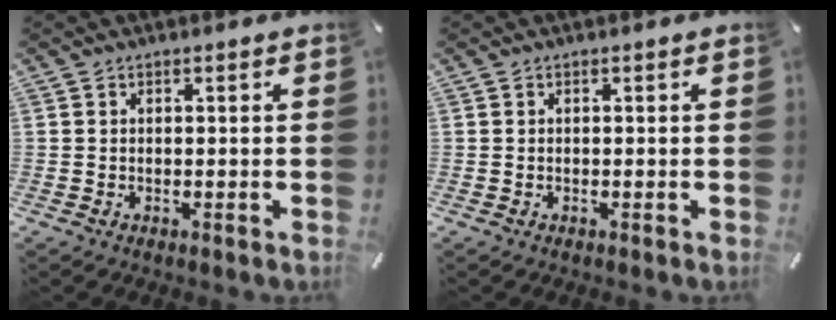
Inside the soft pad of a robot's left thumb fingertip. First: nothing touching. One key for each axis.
{"total": 0.0}